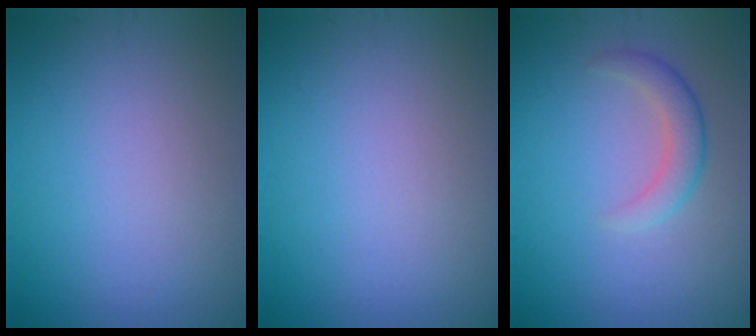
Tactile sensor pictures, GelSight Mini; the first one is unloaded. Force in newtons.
{"total": 0.0}
{"total": 2.4, "press": 2.4, "slide": 0.2}